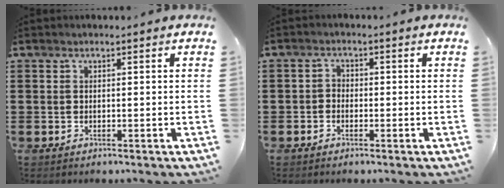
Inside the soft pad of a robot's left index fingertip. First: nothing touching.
{"total": 1.5, "force": [-1.0, 1.0, 0.2], "torque": [-0.010, 0.006, -0.024]}